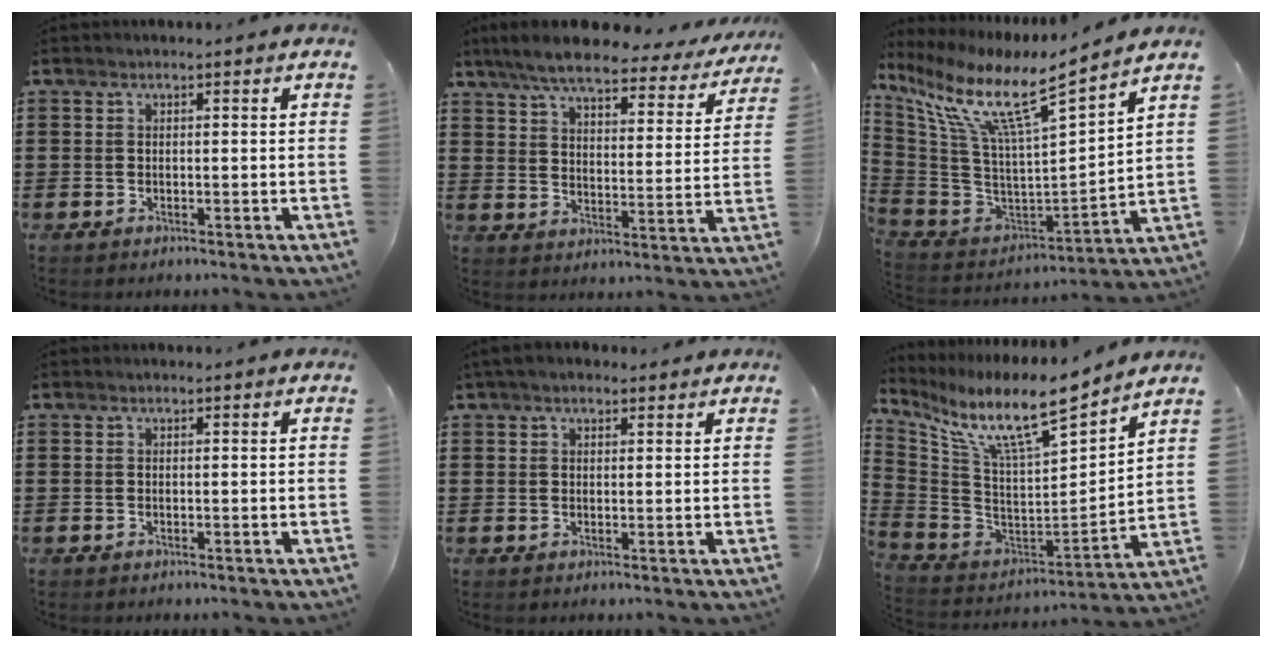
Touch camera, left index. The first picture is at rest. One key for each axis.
{"total": 7.9, "fx": 7.0, "fy": 1.1, "fz": 3.6, "tx": -0.101, "ty": -0.033, "tz": 0.121}
{"total": 10.9, "fx": 7.1, "fy": 1.1, "fz": 8.1, "tx": -0.182, "ty": -0.056, "tz": 0.115}
{"total": 0.0}
{"total": 2.5, "fx": 1.9, "fy": 1.1, "fz": 1.1, "tx": -0.027, "ty": 0.009, "tz": 0.036}
{"total": 11.0, "fx": 8.5, "fy": 1.3, "fz": 6.9, "tx": -0.159, "ty": -0.067, "tz": 0.139}